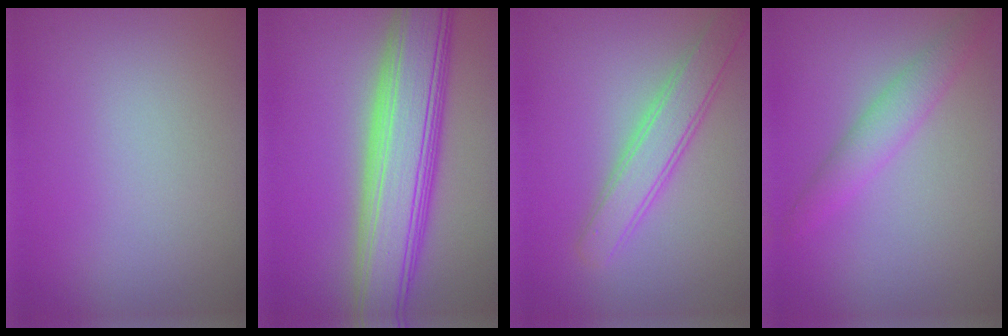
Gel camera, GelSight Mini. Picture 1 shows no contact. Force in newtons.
{"total": 9.7, "press": 9.7, "slide": 0.7}
{"total": 3.7, "press": 3.7, "slide": 0.2}
{"total": 2.6, "press": 2.6, "slide": 0.0}